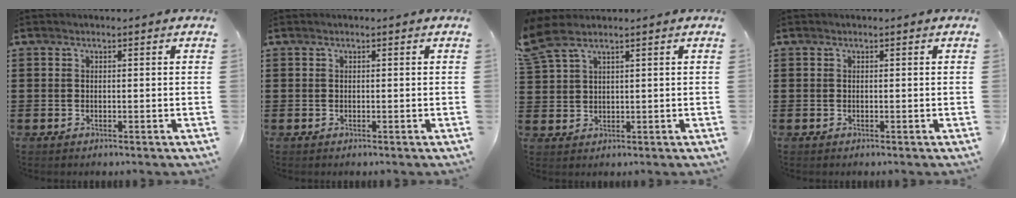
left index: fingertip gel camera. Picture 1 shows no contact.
{"total": 0.0}
{"total": 3.4, "force": [2.4, 1.2, 2.0], "torque": [-0.051, 0.003, 0.044]}
{"total": 0.0}